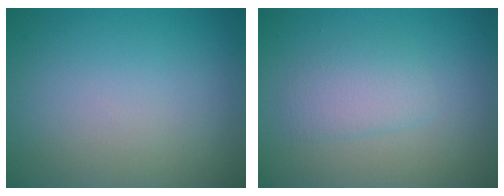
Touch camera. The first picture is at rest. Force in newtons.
{"total": 2.2, "press": 2.2, "slide": 0.1}